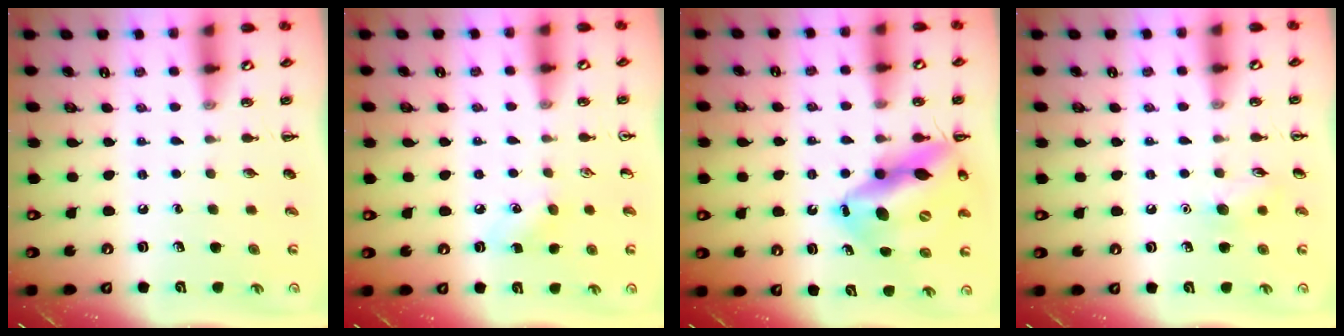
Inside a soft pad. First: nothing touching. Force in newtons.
{"total": 5.8, "press": 5.7, "slide": 1.4}
{"total": 17.5, "press": 16.7, "slide": 5.3}
{"total": 6.5, "press": 6.3, "slide": 1.6}